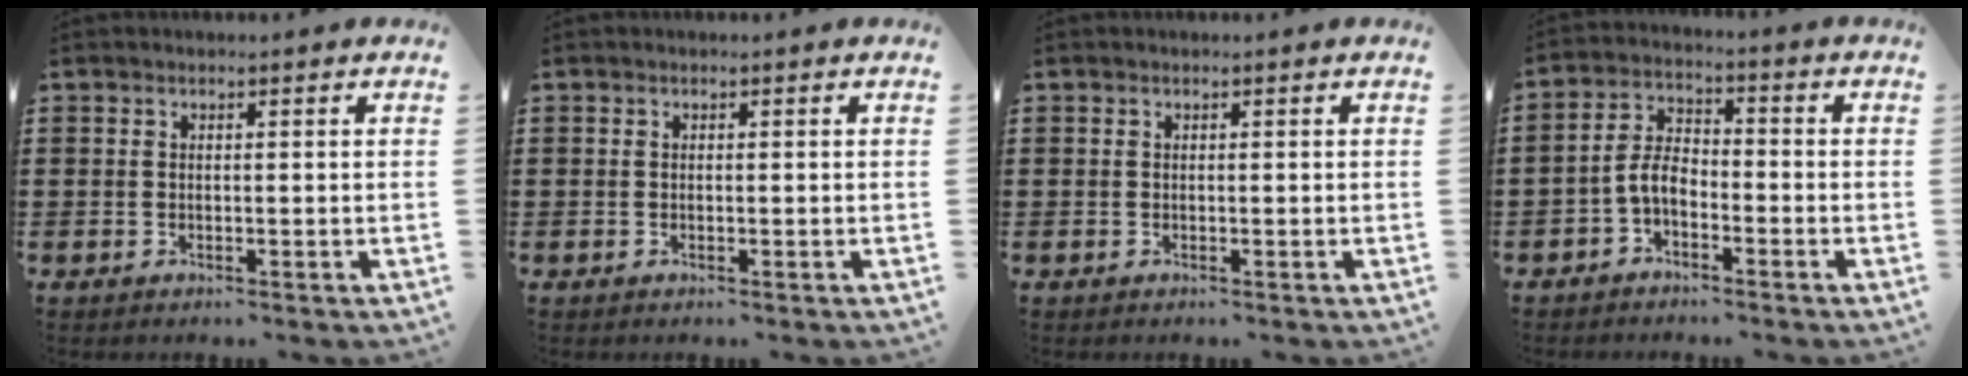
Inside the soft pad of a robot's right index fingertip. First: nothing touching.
{"total": 0.0}
{"total": 0.0}
{"total": 4.7, "force": [-2.4, 2.4, 3.2], "torque": [-0.081, 0.004, -0.053]}